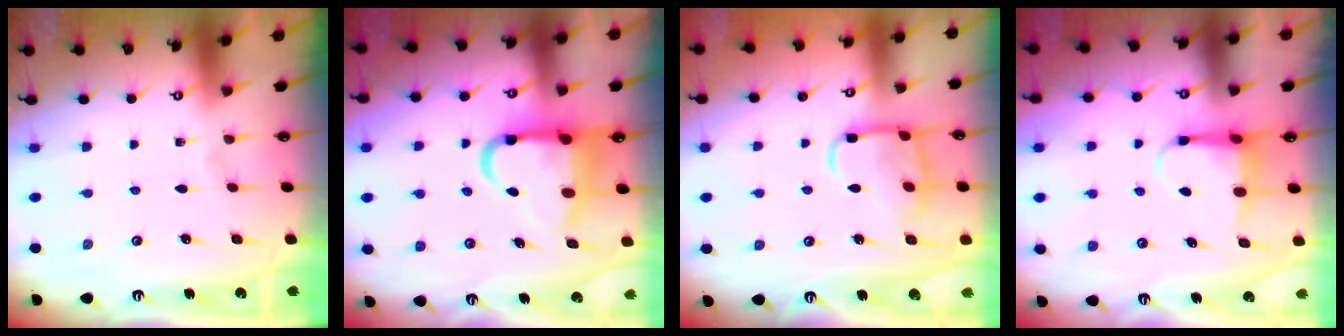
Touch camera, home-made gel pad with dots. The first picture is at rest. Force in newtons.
{"total": 10.7, "press": 10.5, "slide": 2.1}
{"total": 12.9, "press": 12.9, "slide": 1.2}
{"total": 4.8, "press": 4.7, "slide": 0.9}